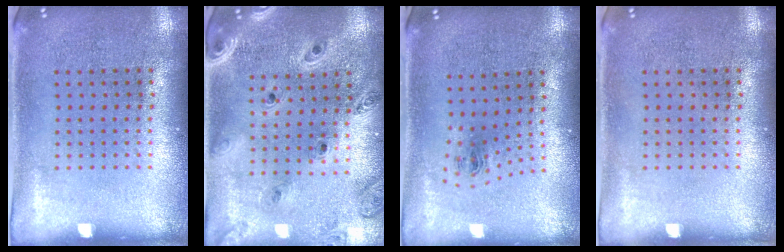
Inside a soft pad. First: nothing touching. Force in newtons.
{"total": 1.3, "press": 1.3, "slide": 0.2}
{"total": 1.0, "press": 0.4, "slide": 0.9}
{"total": 0.0}